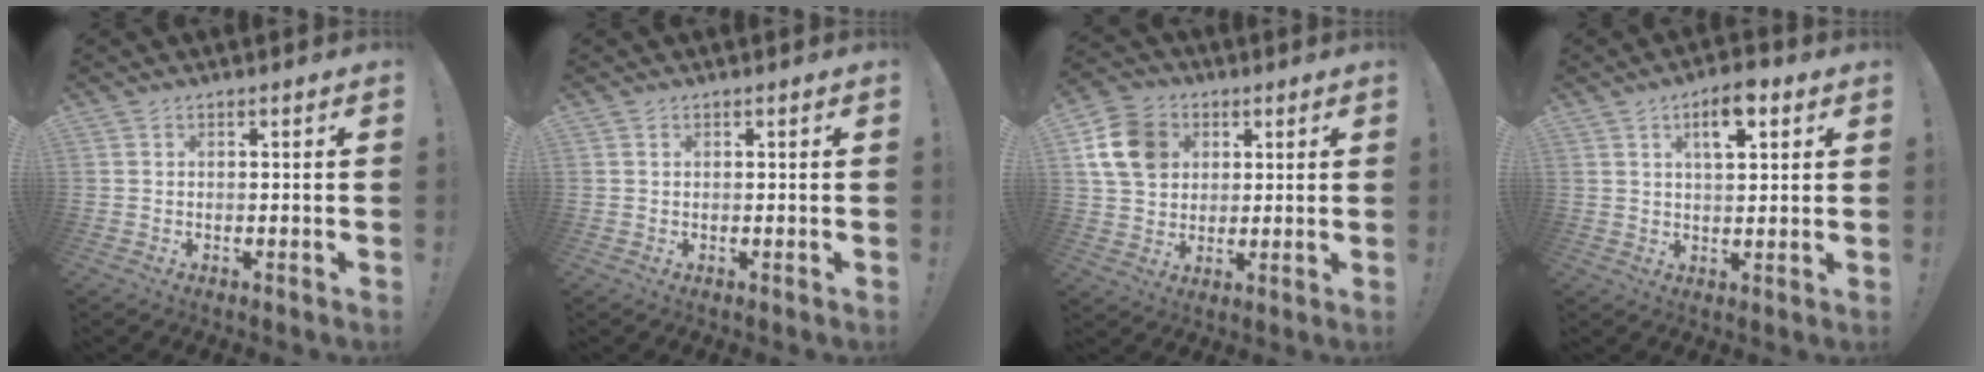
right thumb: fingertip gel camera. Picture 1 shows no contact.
{"total": 0.0}
{"total": 13.8, "force": [4.2, 11.2, 6.9], "torque": [-0.112, -0.004, 0.089]}
{"total": 7.5, "force": [3.6, 3.2, 5.8], "torque": [-0.080, -0.008, 0.056]}